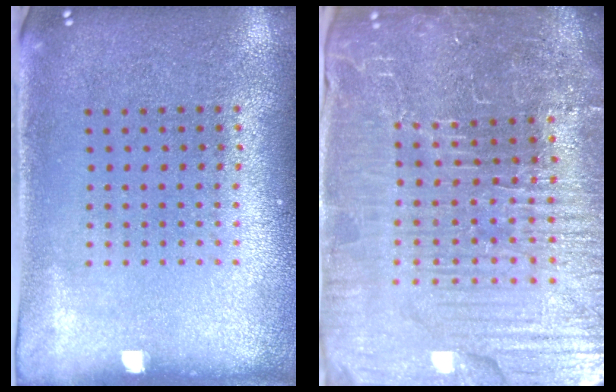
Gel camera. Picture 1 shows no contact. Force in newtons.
{"total": 6.4, "press": 5.8, "slide": 2.6}